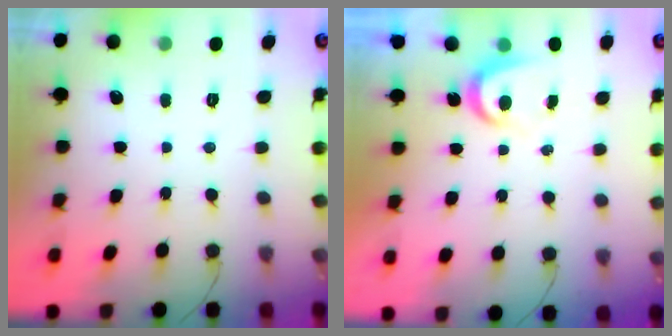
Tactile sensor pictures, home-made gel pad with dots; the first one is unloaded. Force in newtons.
{"total": 4.0, "press": 4.0, "slide": 0.5}